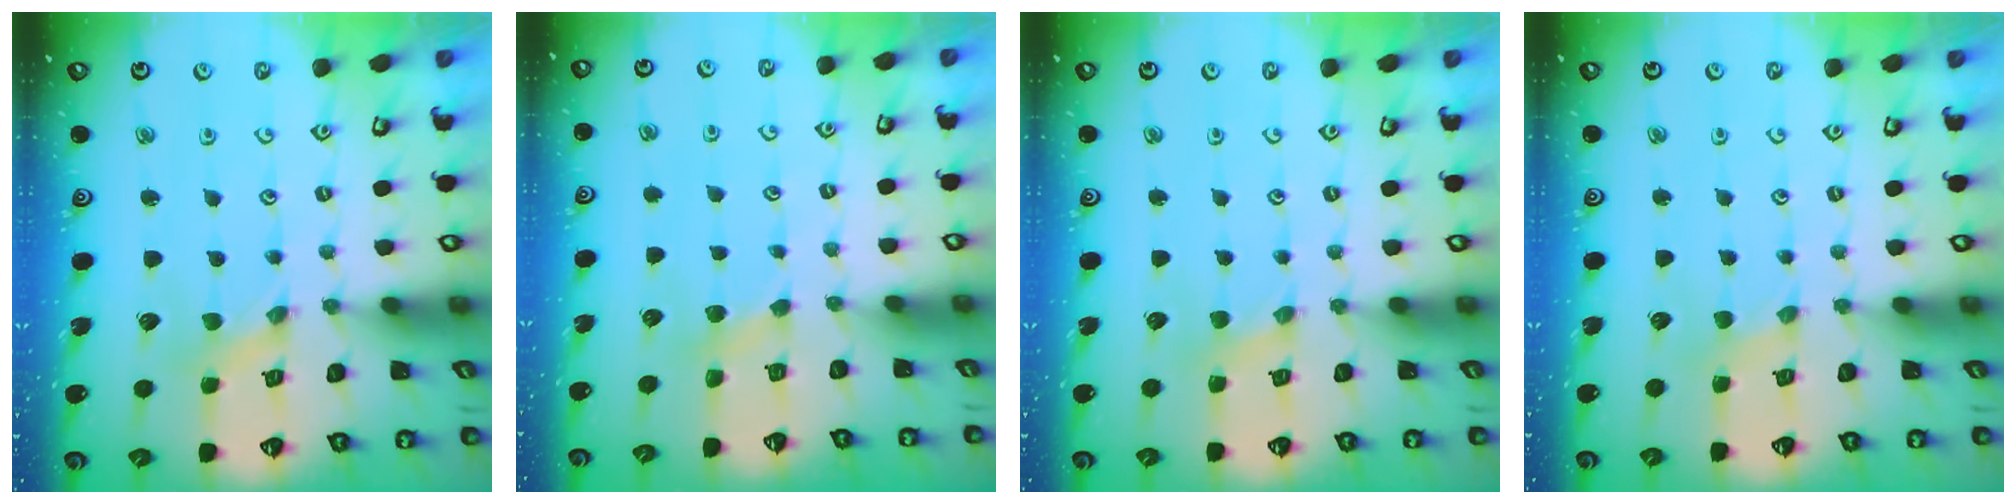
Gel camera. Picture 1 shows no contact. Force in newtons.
{"total": 3.0, "press": 2.9, "slide": 0.3}
{"total": 2.4, "press": 2.4, "slide": 0.5}
{"total": 1.0, "press": 0.9, "slide": 0.3}